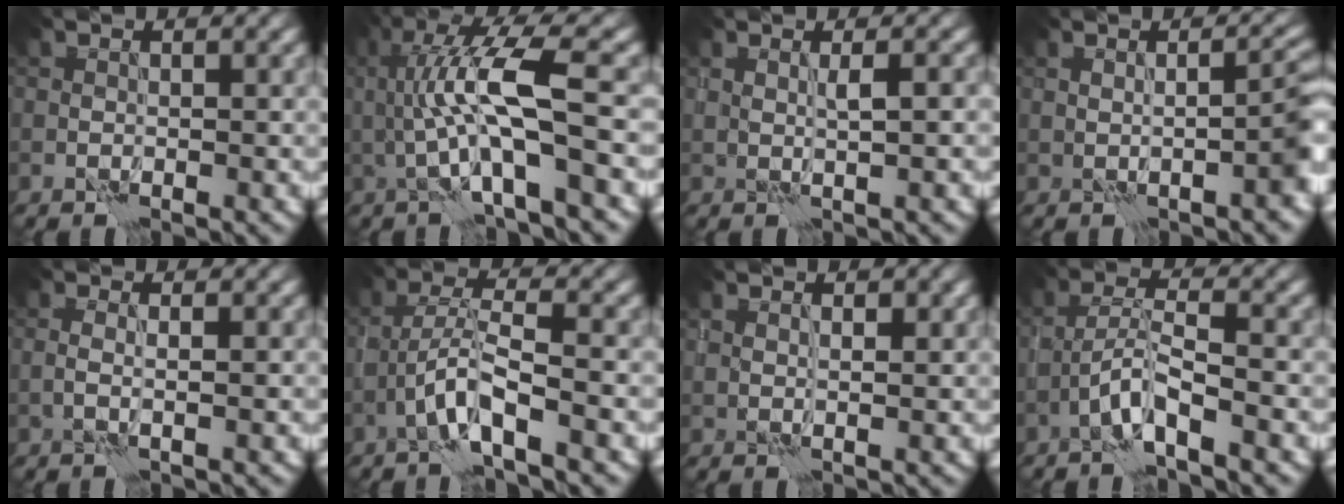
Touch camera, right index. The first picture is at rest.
{"total": 8.7, "force": [1.0, 2.0, 8.4], "torque": [-0.151, 0.004, 0.022]}
{"total": 1.4, "force": [0.7, -0.2, 1.1], "torque": [-0.023, -0.003, 0.016]}
{"total": 3.0, "force": [-0.9, 0.5, 2.9], "torque": [-0.037, 0.004, -0.012]}
{"total": 0.8, "force": [0.1, -0.1, 0.8], "torque": [-0.018, -0.006, 0.000]}
{"total": 3.9, "force": [-2.0, 0.4, 3.4], "torque": [-0.064, 0.008, -0.040]}
{"total": 1.6, "force": [1.1, 0.4, 1.1], "torque": [-0.017, -0.004, 0.021]}
{"total": 3.2, "force": [-1.9, 0.3, 2.6], "torque": [-0.050, 0.008, -0.041]}